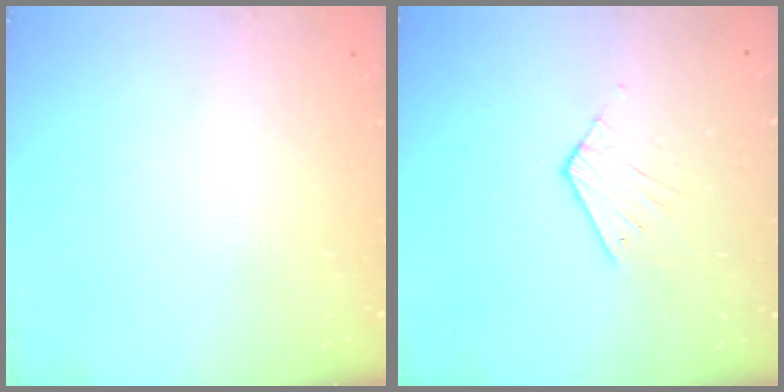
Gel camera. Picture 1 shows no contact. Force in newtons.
{"total": 4.9, "press": 4.8, "slide": 0.4}